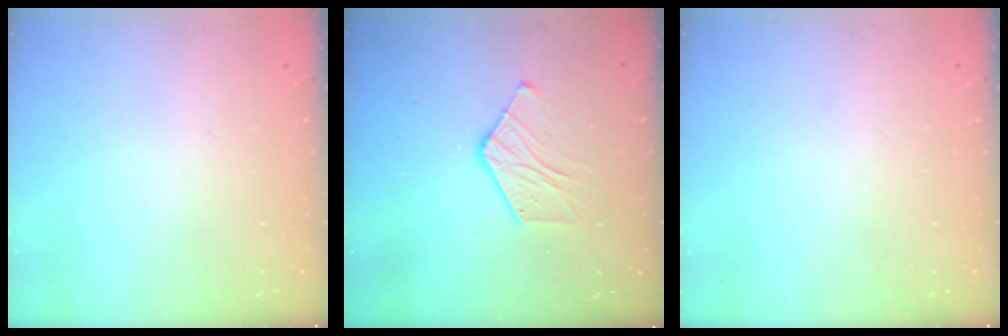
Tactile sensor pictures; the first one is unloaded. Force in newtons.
{"total": 7.9, "press": 7.9, "slide": 0.6}
{"total": 0.0}